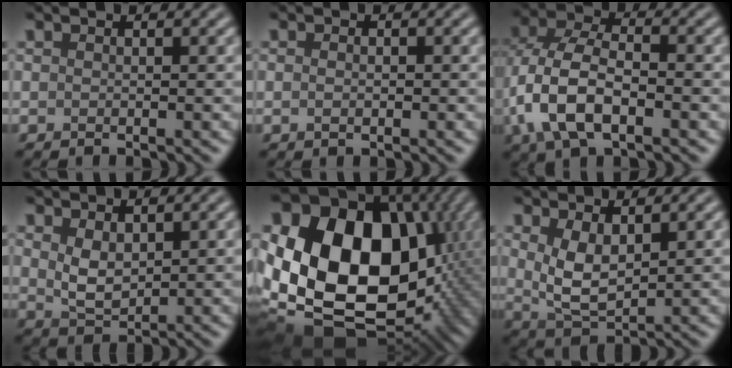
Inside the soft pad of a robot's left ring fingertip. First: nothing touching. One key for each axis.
{"total": 1.0, "fx": 0.0, "fy": 0.6, "fz": 0.8, "tx": -0.011, "ty": -0.001, "tz": -0.002}
{"total": 7.9, "fx": -2.3, "fy": 4.5, "fz": 6.1, "tx": -0.138, "ty": 0.001, "tz": -0.053}
{"total": 2.9, "fx": 0.9, "fy": 1.8, "fz": 2.1, "tx": -0.049, "ty": -0.004, "tz": 0.024}
{"total": 22.3, "fx": 0.5, "fy": 16.8, "fz": 14.7, "tx": -0.313, "ty": -0.015, "tz": 0.033}
{"total": 4.0, "fx": 1.2, "fy": 2.1, "fz": 3.2, "tx": -0.074, "ty": -0.006, "tz": 0.028}